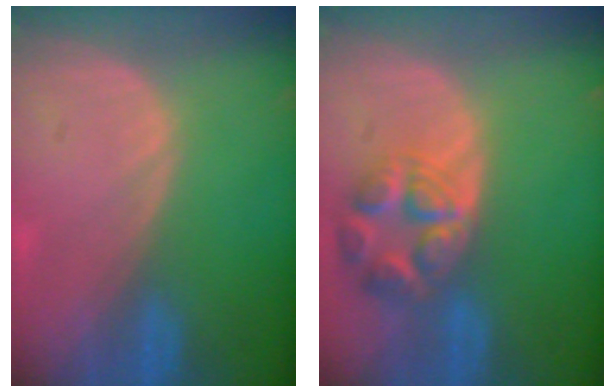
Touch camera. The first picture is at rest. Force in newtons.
{"total": 7.8, "press": 7.0, "slide": 3.6}